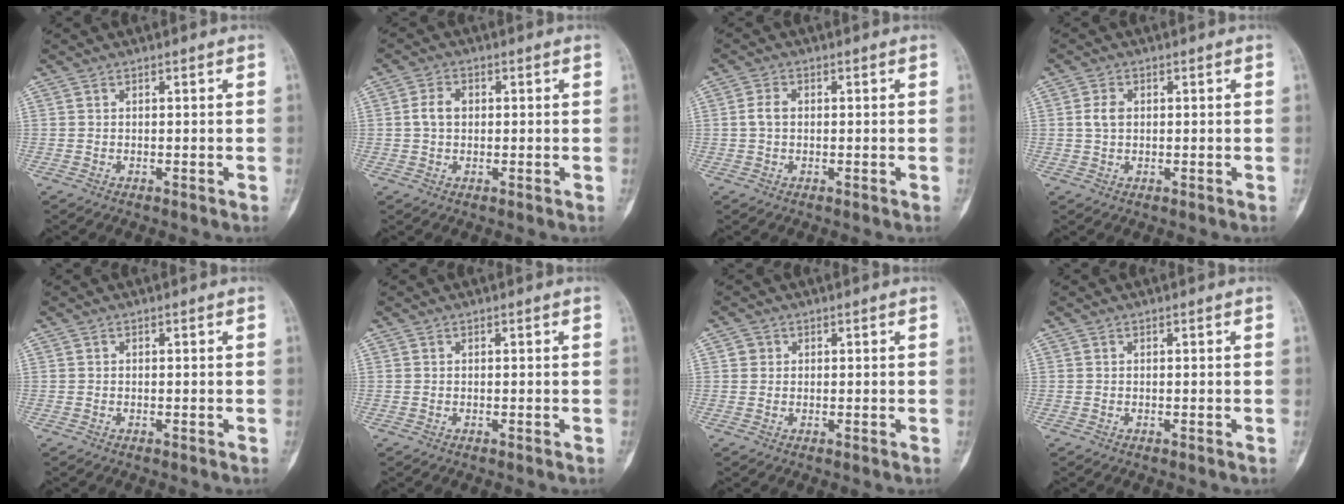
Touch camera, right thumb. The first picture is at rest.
{"total": 3.6, "force": [0.3, 2.6, 2.5], "torque": [-0.048, 0.010, 0.003]}
{"total": 2.5, "force": [0.1, 1.7, 1.8], "torque": [-0.037, 0.006, -0.002]}
{"total": 2.8, "force": [0.4, 2.0, 2.0], "torque": [-0.038, 0.004, 0.006]}
{"total": 0.0}
{"total": 0.0}
{"total": 1.5, "force": [0.3, 1.4, 0.3], "torque": [0.004, 0.002, 0.003]}
{"total": 0.0}